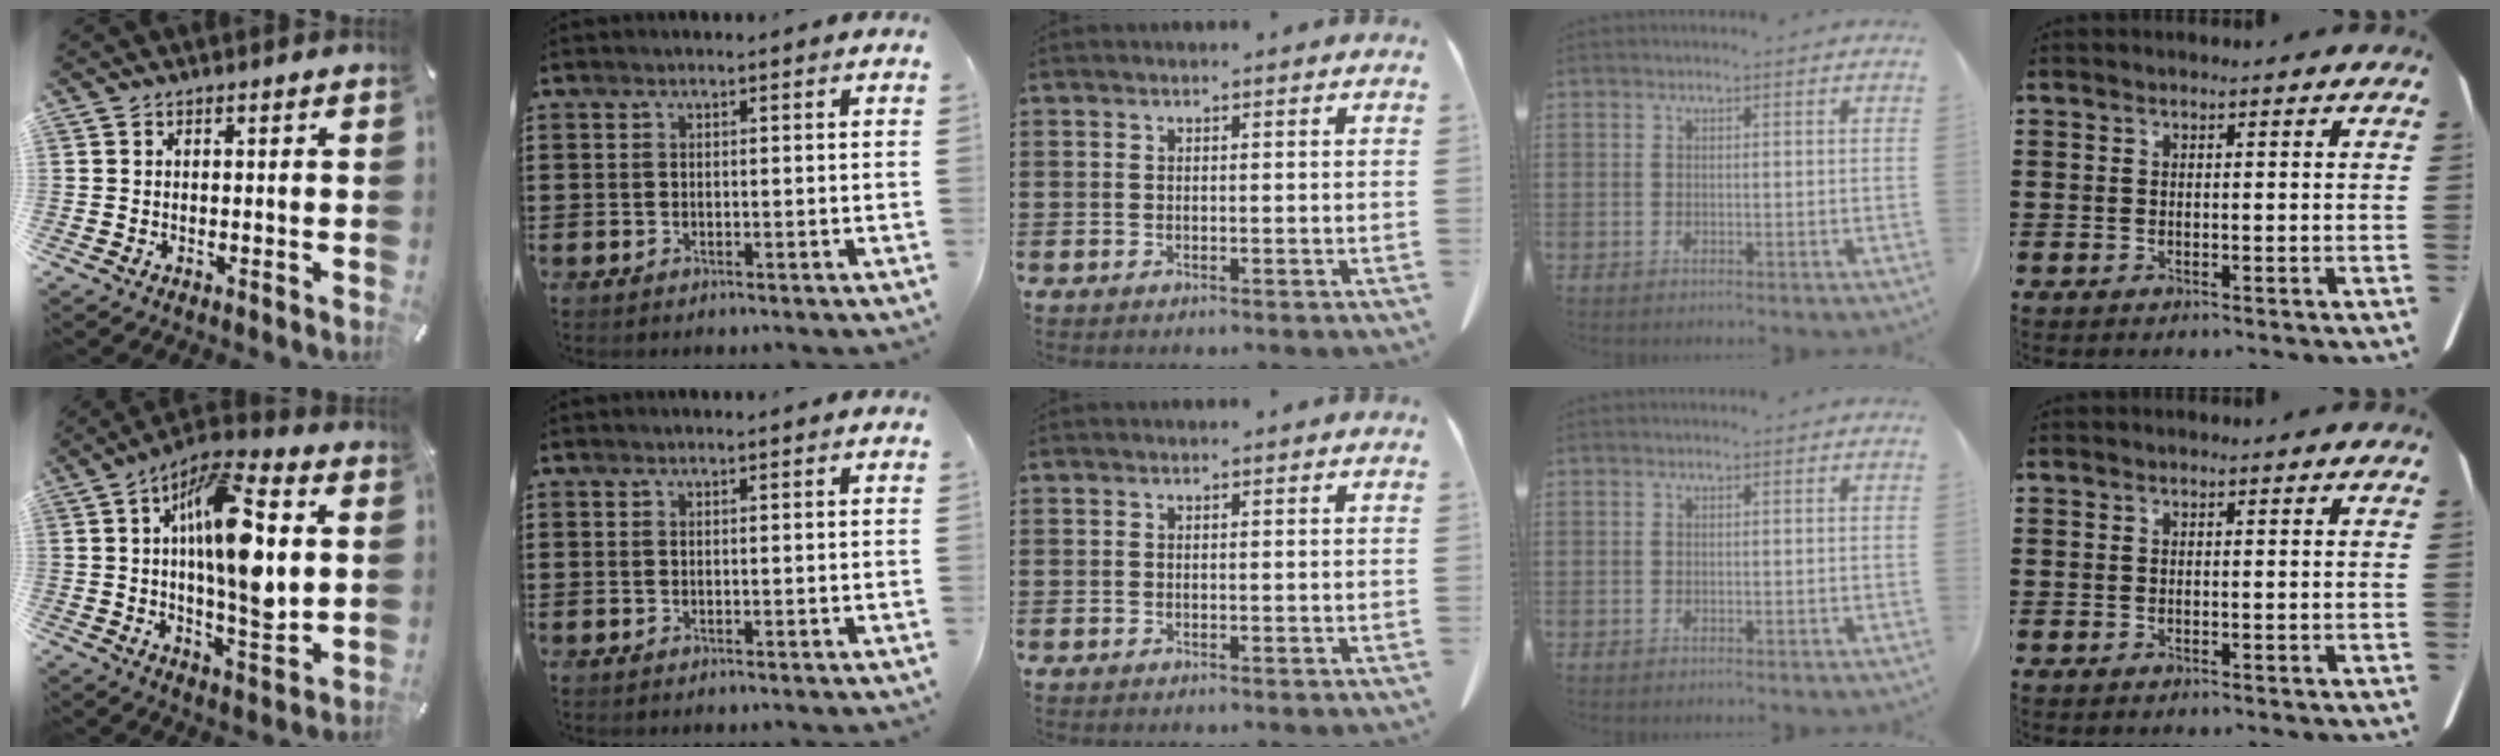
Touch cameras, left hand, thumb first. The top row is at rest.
{"thumb": {"total": 17.9, "force": [3.1, 7.1, 16.2], "torque": [-0.283, -0.006, 0.047]}}